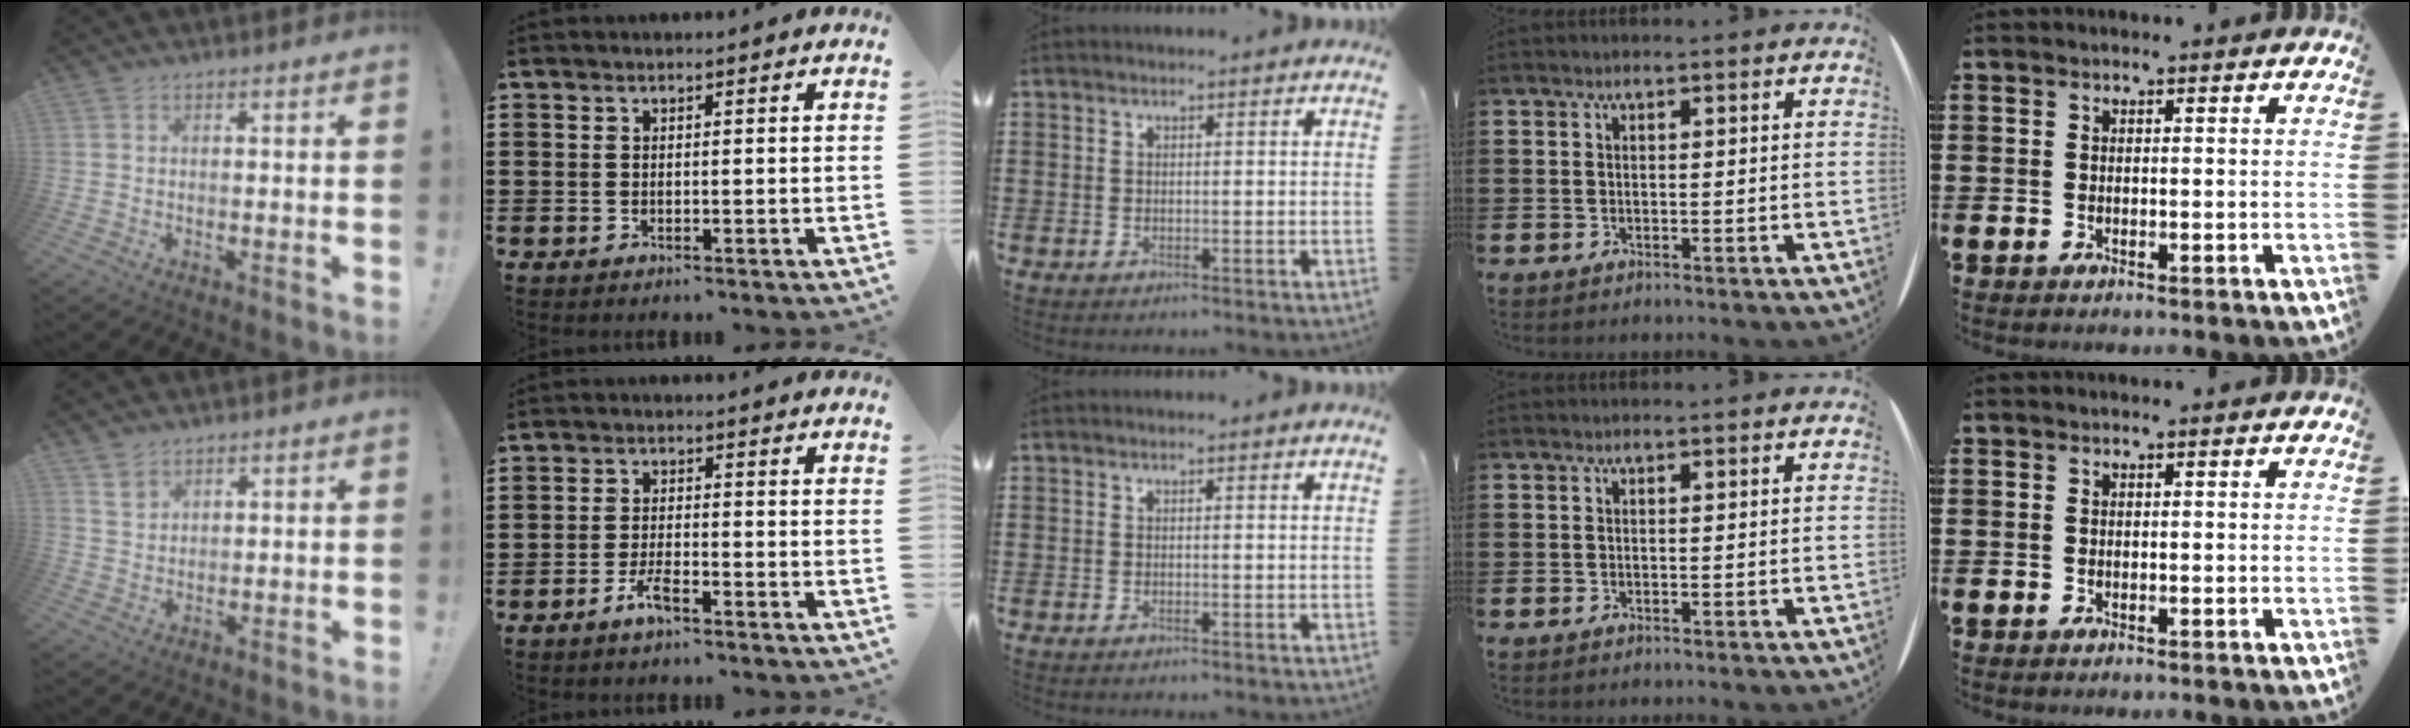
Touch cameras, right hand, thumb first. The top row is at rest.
{"thumb": {"total": 3.5, "force": [2.6, 2.1, 1.0], "torque": [-0.004, -0.019, 0.047]}, "index": {"total": 3.5, "force": [-2.3, 0.9, 2.5], "torque": [-0.054, 0.001, -0.047]}}